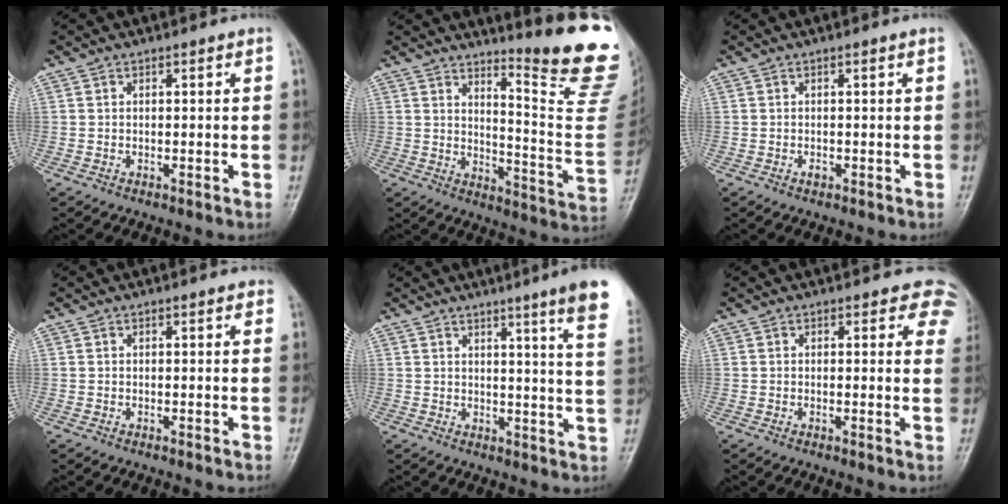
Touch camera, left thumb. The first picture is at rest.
{"total": 19.0, "force": [14.9, 1.3, 11.6], "torque": [-0.130, -0.169, 0.192]}
{"total": 0.7, "force": [-0.2, 0.4, 0.5], "torque": [-0.008, 0.003, -0.002]}
{"total": 0.8, "force": [0.6, 0.3, 0.5], "torque": [-0.008, -0.001, 0.002]}
{"total": 12.2, "force": [7.9, -0.2, 9.3], "torque": [-0.112, -0.038, 0.080]}
{"total": 5.3, "force": [3.8, 2.8, 2.4], "torque": [0.009, -0.014, 0.019]}